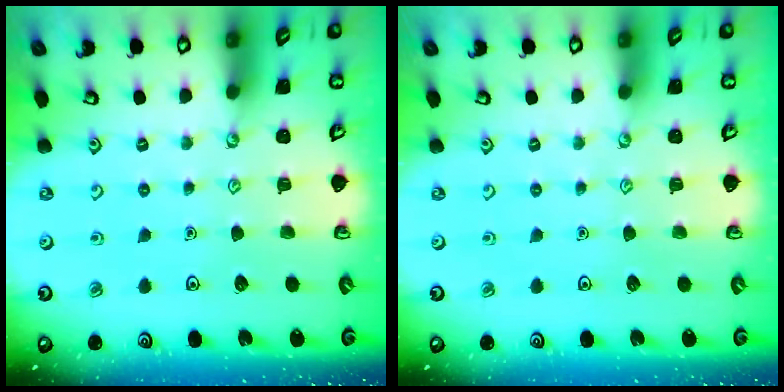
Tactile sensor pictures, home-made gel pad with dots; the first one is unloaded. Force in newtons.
{"total": 0.0}